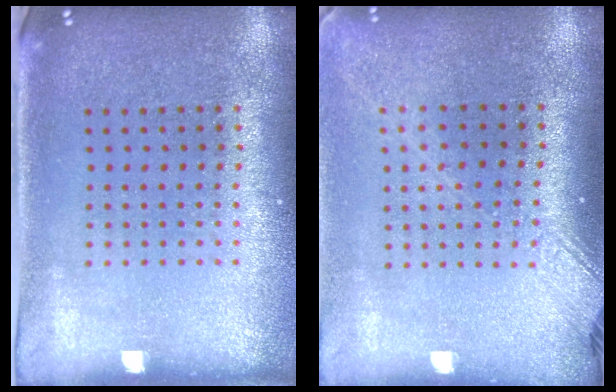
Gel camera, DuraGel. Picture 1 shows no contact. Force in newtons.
{"total": 1.8, "press": 1.5, "slide": 1.1}